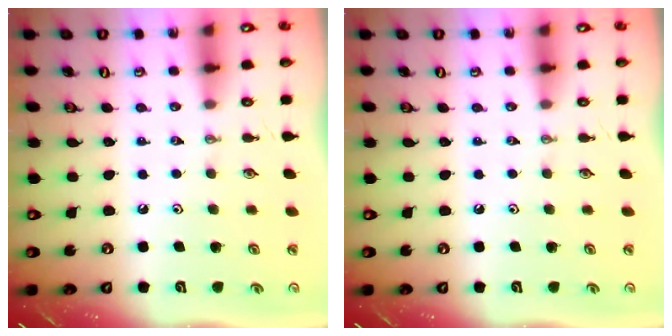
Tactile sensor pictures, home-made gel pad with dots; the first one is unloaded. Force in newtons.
{"total": 0.0}